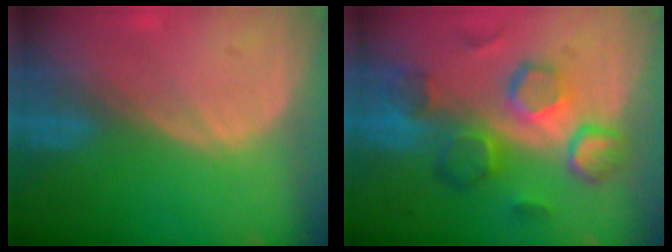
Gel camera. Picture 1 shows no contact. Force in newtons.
{"total": 9.7, "press": 9.3, "slide": 2.9}